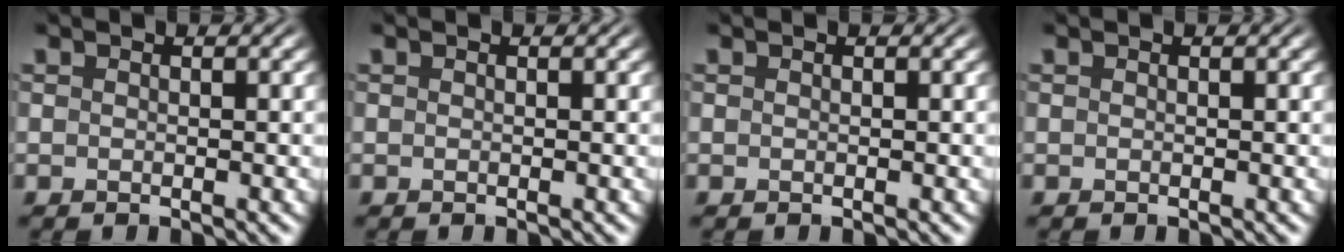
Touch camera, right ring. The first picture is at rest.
{"total": 0.0}
{"total": 0.0}
{"total": 0.0}